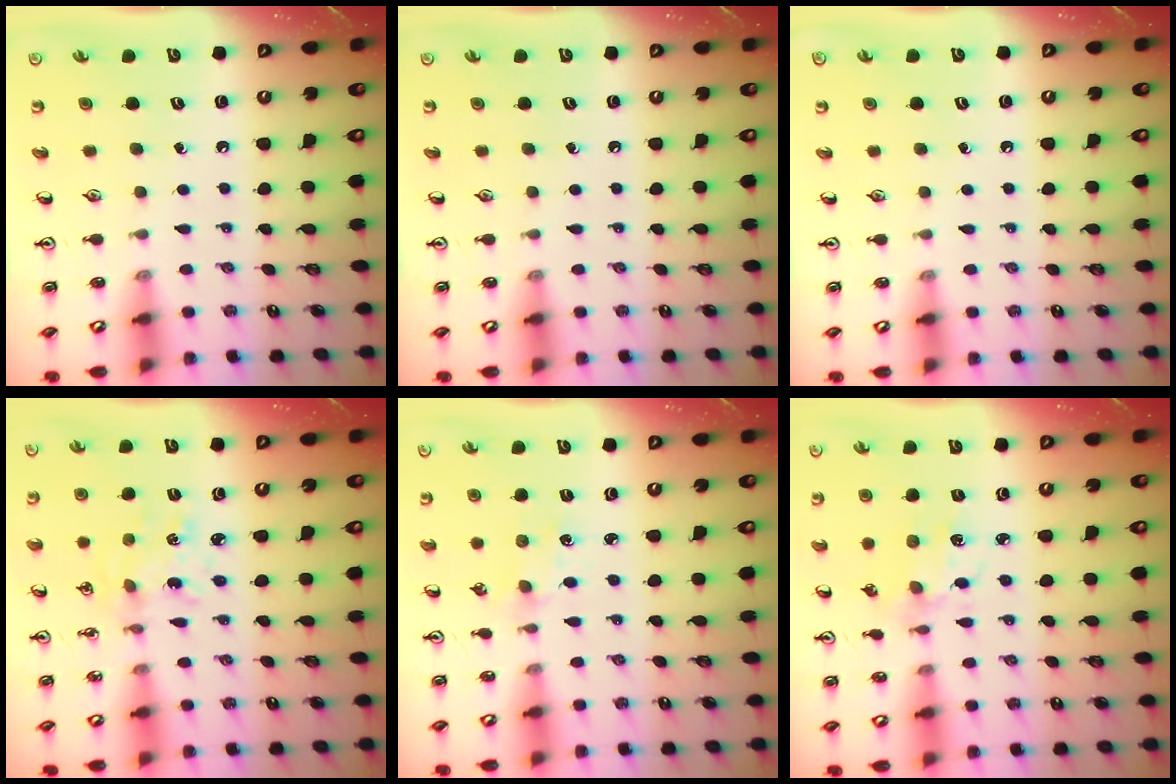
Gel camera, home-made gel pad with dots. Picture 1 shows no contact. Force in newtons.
{"total": 0.0}
{"total": 0.0}
{"total": 2.3, "press": 2.3, "slide": 0.2}
{"total": 1.0, "press": 0.9, "slide": 0.4}
{"total": 3.0, "press": 2.9, "slide": 0.6}